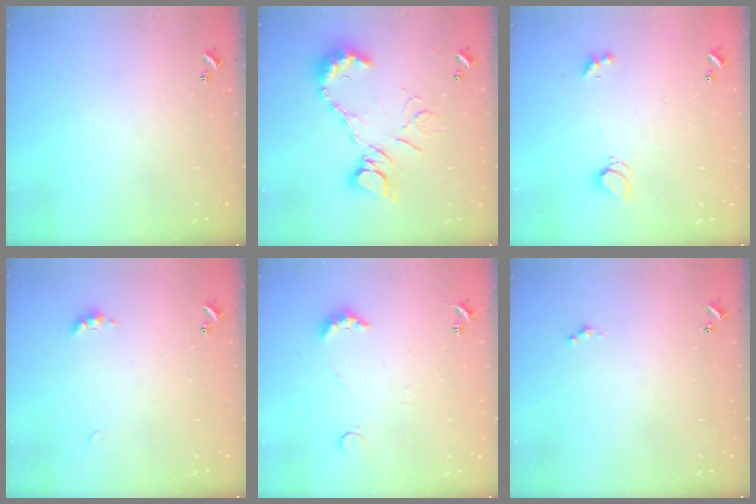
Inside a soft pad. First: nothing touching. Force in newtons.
{"total": 14.6, "press": 14.4, "slide": 1.8}
{"total": 2.0, "press": 1.9, "slide": 0.5}
{"total": 3.2, "press": 3.1, "slide": 0.6}
{"total": 3.8, "press": 3.8, "slide": 0.7}
{"total": 0.0}